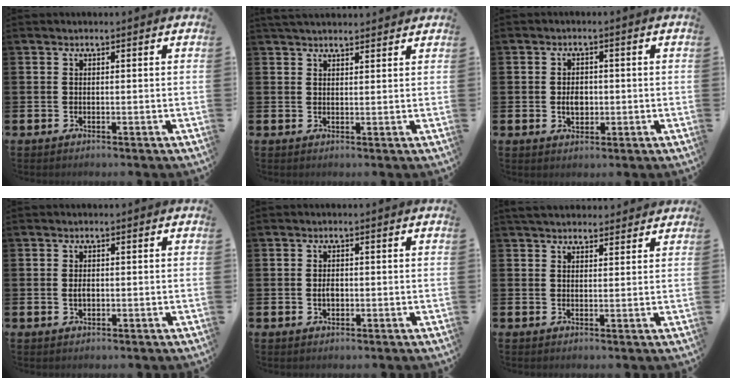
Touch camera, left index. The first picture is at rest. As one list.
[{"total": 2.7, "force": [2.6, 0.4, 0.5], "torque": [-0.001, -0.010, 0.045]}, {"total": 2.9, "force": [-0.2, 2.0, 2.0], "torque": [-0.020, -0.001, -0.009]}, {"total": 1.3, "force": [0.0, 0.8, 1.0], "torque": [-0.017, 0.004, -0.002]}, {"total": 1.6, "force": [-0.1, 1.0, 1.2], "torque": [-0.012, 0.000, -0.007]}, {"total": 3.6, "force": [3.4, 1.0, 0.5], "torque": [-0.003, -0.013, 0.062]}]